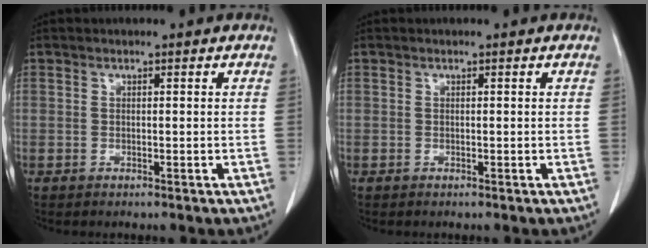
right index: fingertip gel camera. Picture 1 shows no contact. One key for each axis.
{"total": 0.0}